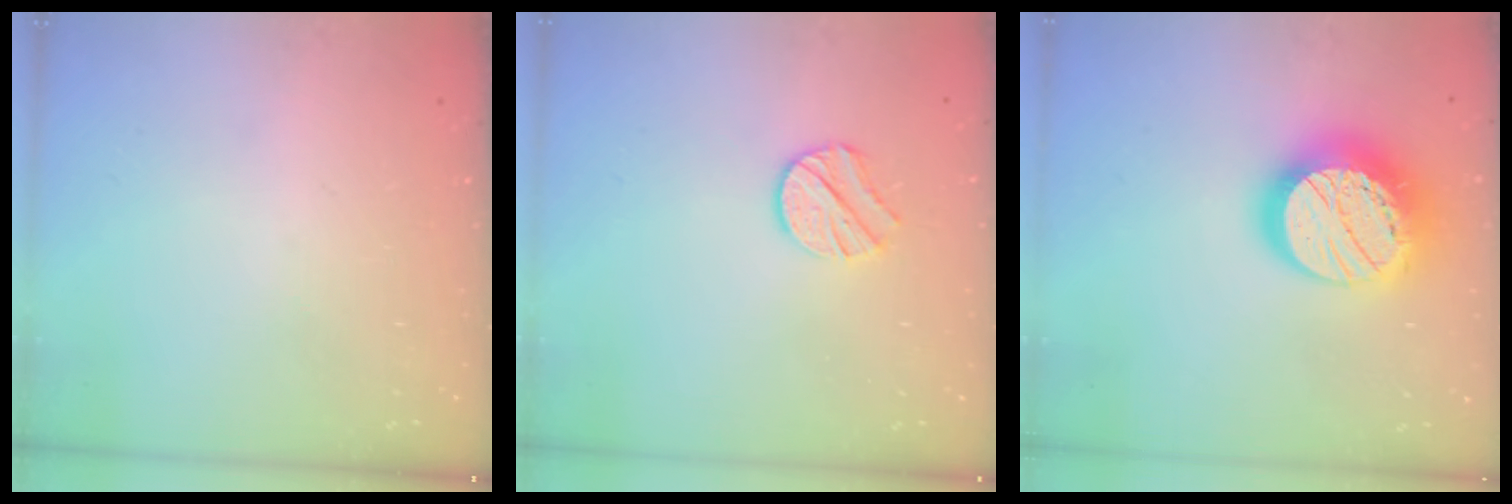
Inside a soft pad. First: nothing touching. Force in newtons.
{"total": 8.5, "press": 8.4, "slide": 0.6}
{"total": 22.0, "press": 22.0, "slide": 1.6}